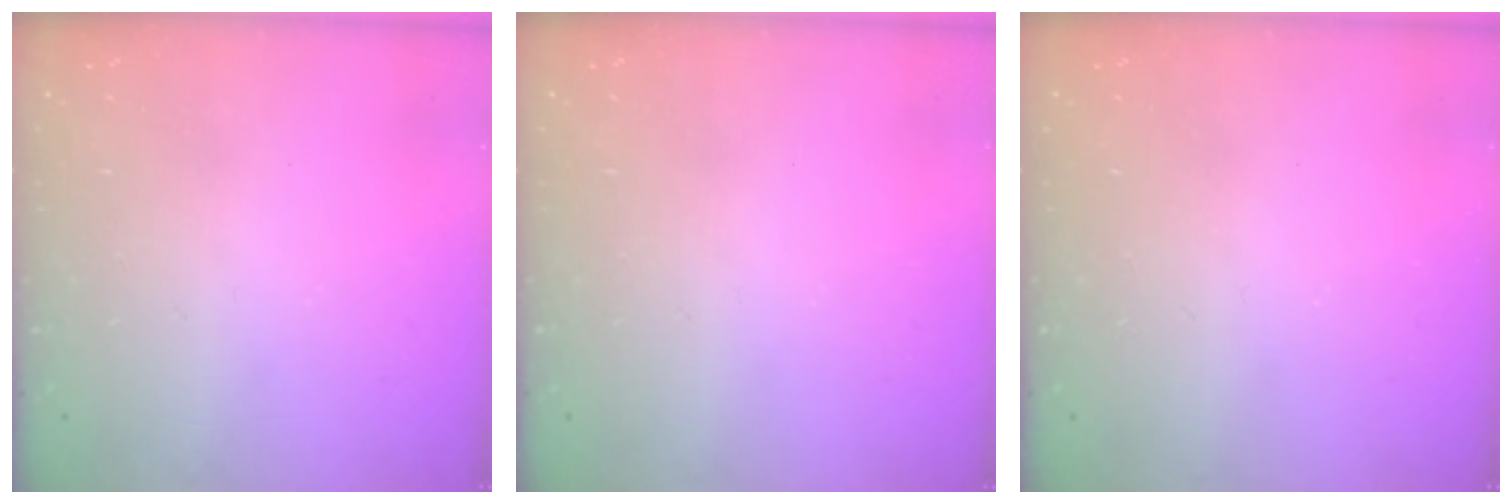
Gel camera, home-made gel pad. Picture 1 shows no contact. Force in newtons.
{"total": 0.0}
{"total": 0.0}